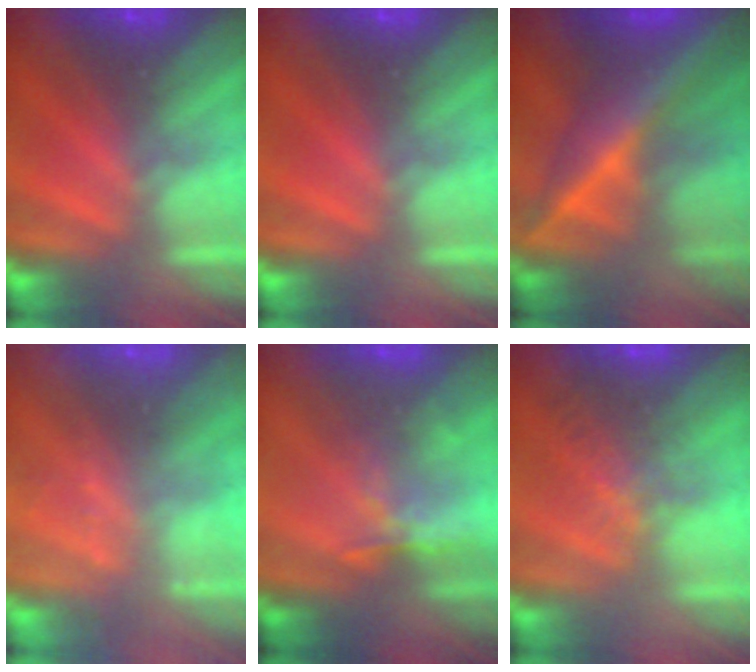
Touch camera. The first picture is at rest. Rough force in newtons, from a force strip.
{"total": 0.0}
{"total": 9.1}
{"total": 2.4}
{"total": 2.4}
{"total": 4.0}